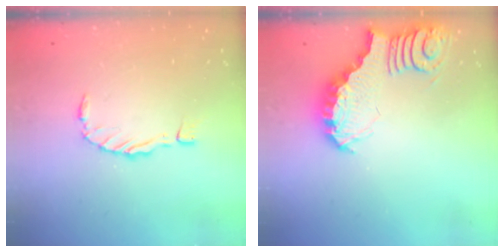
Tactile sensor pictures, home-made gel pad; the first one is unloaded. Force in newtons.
{"total": 3.9, "press": 3.8, "slide": 0.6}